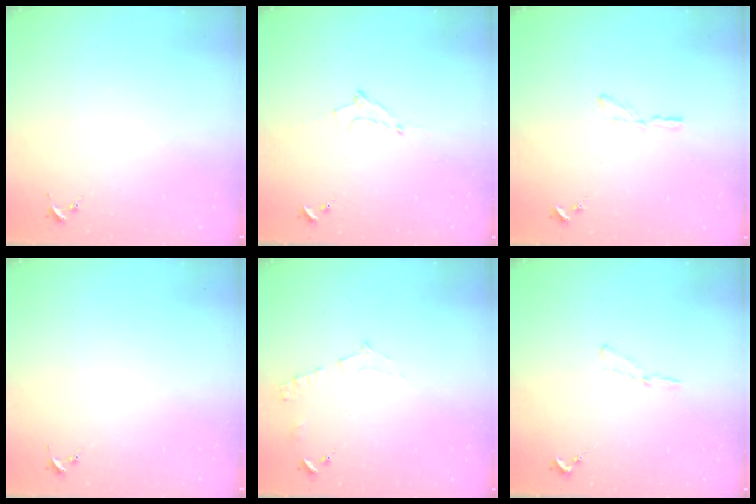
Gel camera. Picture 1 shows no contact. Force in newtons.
{"total": 6.2, "press": 6.1, "slide": 0.9}
{"total": 3.1, "press": 3.1, "slide": 0.3}
{"total": 0.0}
{"total": 6.4, "press": 6.4, "slide": 0.8}
{"total": 3.4, "press": 3.4, "slide": 0.3}